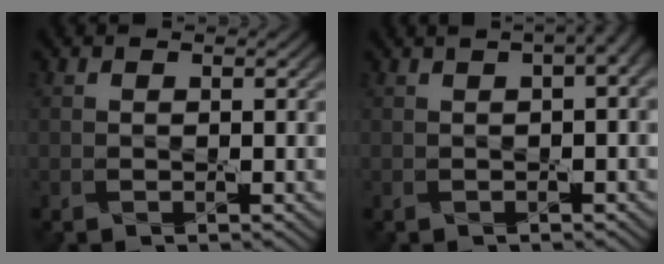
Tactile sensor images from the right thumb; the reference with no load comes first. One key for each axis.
{"total": 7.3, "fx": 2.6, "fy": 3.1, "fz": 6.0, "tx": -0.059, "ty": 0.029, "tz": 0.020}